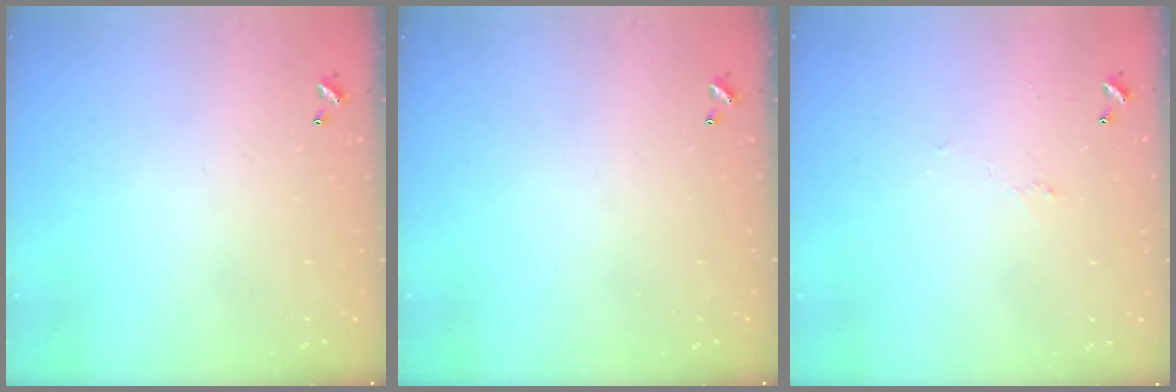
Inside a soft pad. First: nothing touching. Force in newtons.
{"total": 0.0}
{"total": 0.9, "press": 0.6, "slide": 0.7}